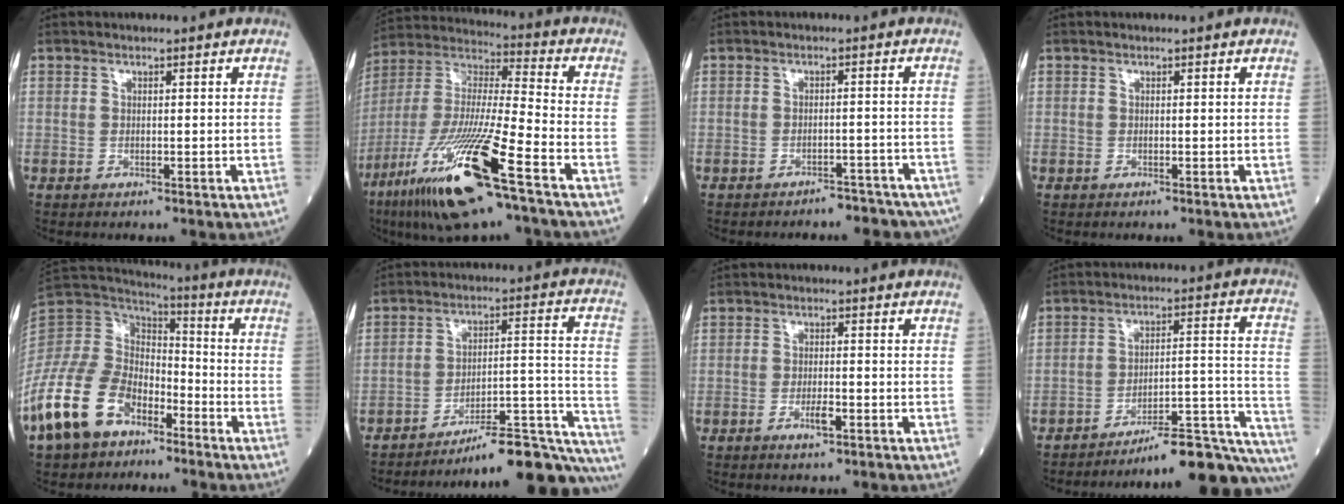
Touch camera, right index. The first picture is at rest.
{"total": 20.3, "force": [-10.8, 1.3, 17.2], "torque": [-0.374, -0.054, -0.205]}
{"total": 7.5, "force": [-6.9, 2.5, 1.5], "torque": [-0.004, 0.006, -0.071]}
{"total": 0.0}
{"total": 16.7, "force": [-9.9, 9.9, 8.9], "torque": [-0.216, 0.009, -0.198]}
{"total": 20.9, "force": [-18.6, 0.9, 9.6], "torque": [-0.053, 0.037, -0.259]}
{"total": 2.5, "force": [-1.2, 0.5, 2.1], "torque": [-0.037, -0.001, -0.018]}
{"total": 20.1, "force": [-18.4, 0.2, 8.2], "torque": [-0.034, 0.037, -0.252]}